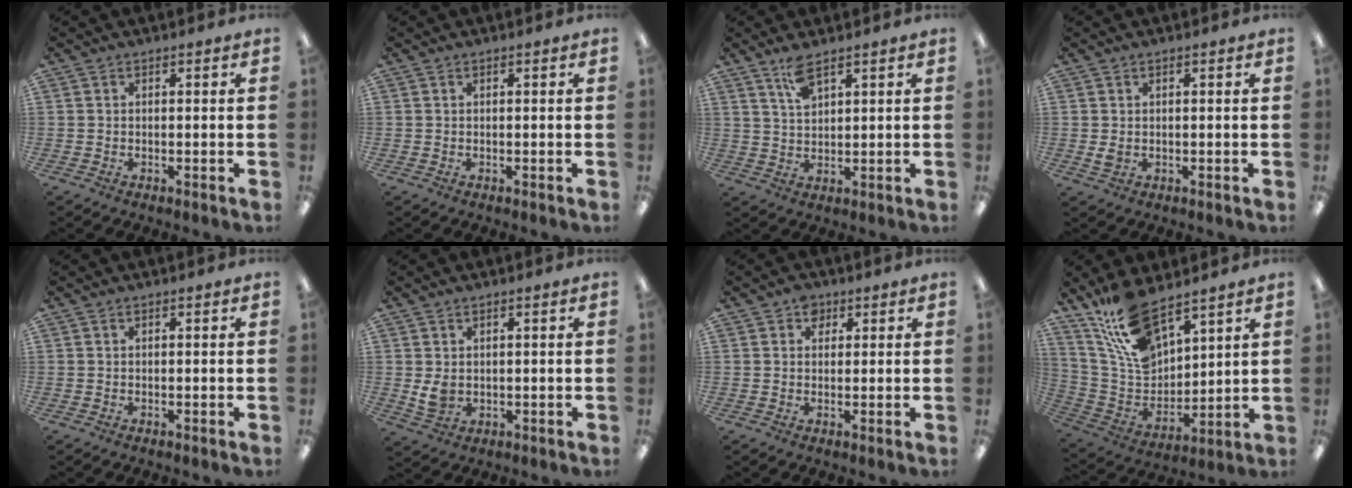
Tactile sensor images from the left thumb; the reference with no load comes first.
{"total": 0.0}
{"total": 5.6, "force": [4.0, 1.7, 3.5], "torque": [-0.071, -0.007, 0.071]}
{"total": 1.9, "force": [0.3, 1.3, 1.4], "torque": [-0.026, -0.004, 0.001]}
{"total": 0.0}
{"total": 3.8, "force": [0.9, 2.8, 2.4], "torque": [-0.036, -0.006, 0.015]}
{"total": 3.1, "force": [1.8, 2.3, 1.1], "torque": [-0.008, -0.003, 0.029]}
{"total": 16.2, "force": [12.1, 7.1, 8.1], "torque": [-0.175, -0.062, 0.227]}